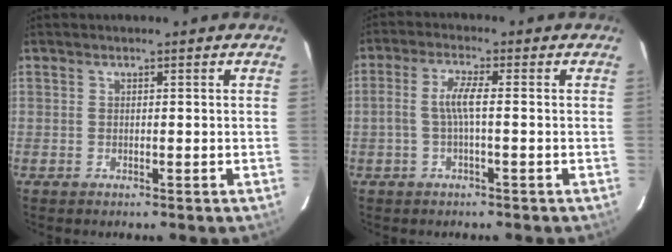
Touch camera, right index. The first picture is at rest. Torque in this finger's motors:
{"motor_torque": [0.14, -0.03, 0.17, 0.09]}